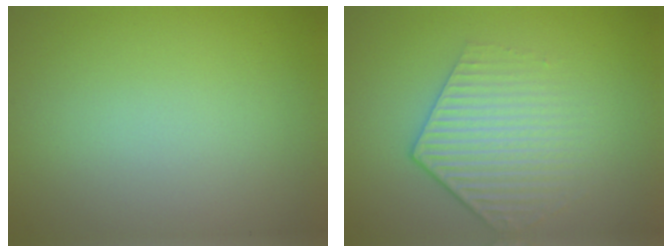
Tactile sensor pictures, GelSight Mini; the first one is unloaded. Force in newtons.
{"total": 4.3, "press": 3.1, "slide": 3.0}